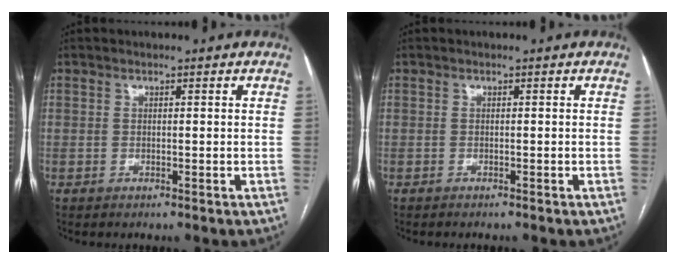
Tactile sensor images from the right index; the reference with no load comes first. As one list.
[{"total": 1.3, "force": [-1.2, 0.1, 0.5], "torque": [-0.006, -0.001, -0.013]}]